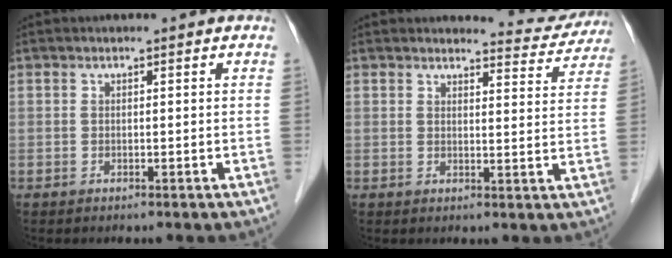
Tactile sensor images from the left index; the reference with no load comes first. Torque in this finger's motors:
{"motor_torque": [0.74, -0.74, 0.00, -0.02]}